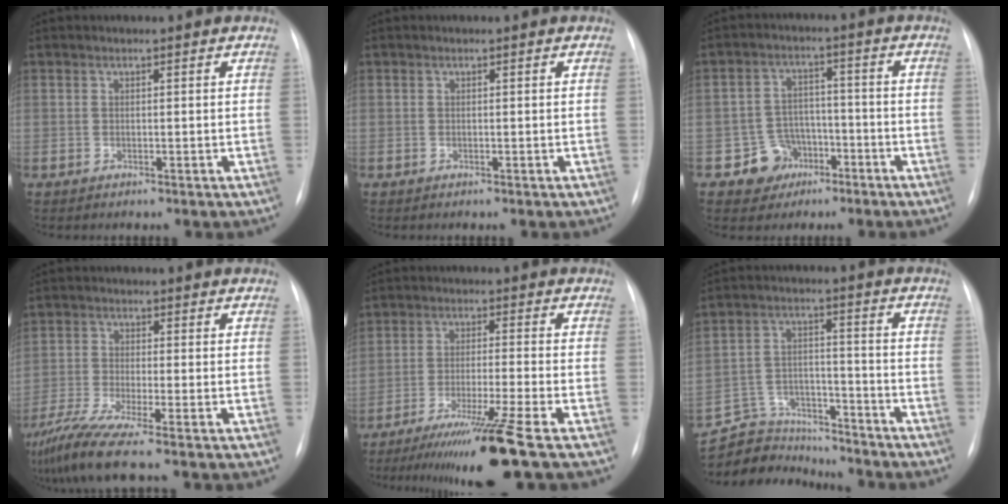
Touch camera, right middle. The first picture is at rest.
{"total": 0.0}
{"total": 5.8, "force": [-3.1, 5.0, 0.5], "torque": [0.001, 0.014, -0.044]}
{"total": 8.2, "force": [-6.0, -1.0, 5.4], "torque": [-0.105, -0.028, -0.109]}
{"total": 11.8, "force": [-8.3, -2.7, 8.0], "torque": [-0.131, -0.045, -0.136]}
{"total": 10.8, "force": [-10.4, 3.0, 0.0], "torque": [-0.003, 0.041, -0.179]}